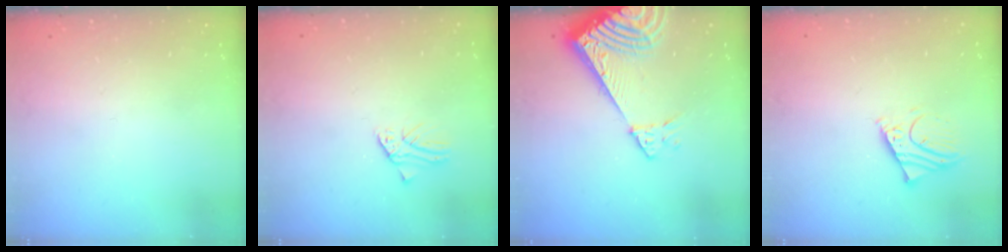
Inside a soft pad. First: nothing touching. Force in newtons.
{"total": 0.7, "press": 0.7, "slide": 0.1}
{"total": 9.2, "press": 9.2, "slide": 1.2}
{"total": 4.6, "press": 4.5, "slide": 0.5}